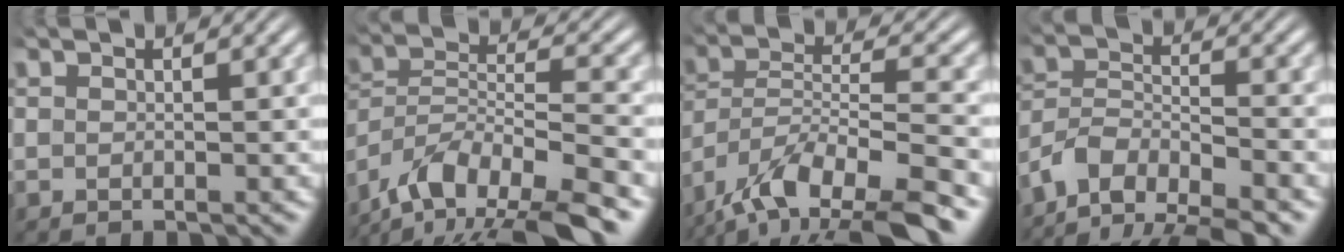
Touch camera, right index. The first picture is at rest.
{"total": 8.2, "force": [-4.4, 4.6, 5.2], "torque": [-0.116, -0.039, -0.057]}
{"total": 7.4, "force": [-4.1, 3.3, 5.3], "torque": [-0.111, -0.034, -0.049]}
{"total": 10.0, "force": [-4.9, 7.6, 4.3], "torque": [-0.098, -0.038, -0.082]}